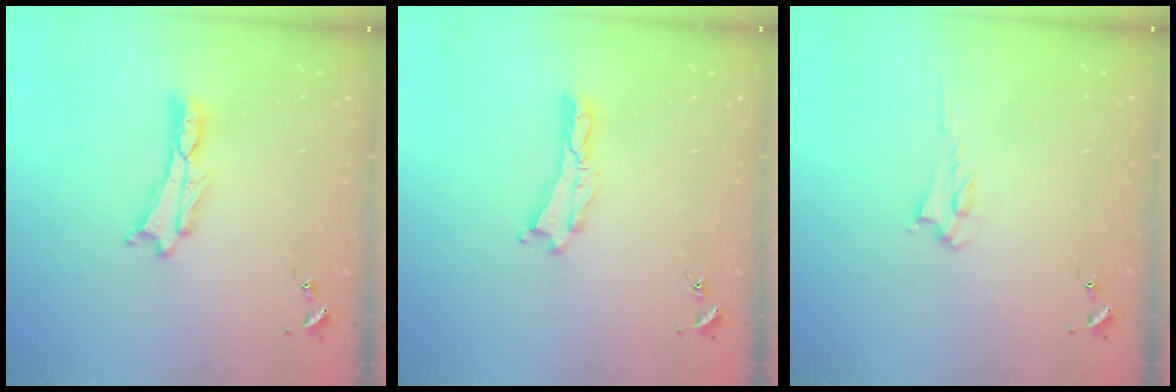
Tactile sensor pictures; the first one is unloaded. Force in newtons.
{"total": 0.0}
{"total": 2.0, "press": 1.9, "slide": 0.3}